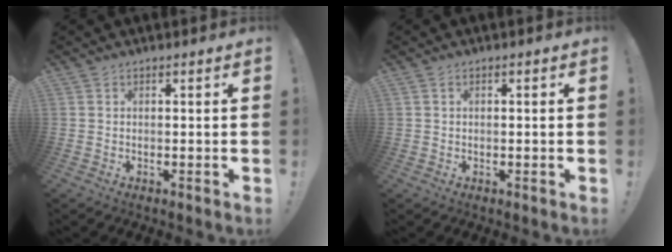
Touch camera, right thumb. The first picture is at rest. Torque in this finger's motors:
{"motor_torque": [-0.24, -0.01, 0.08, 0.22, 0.12]}